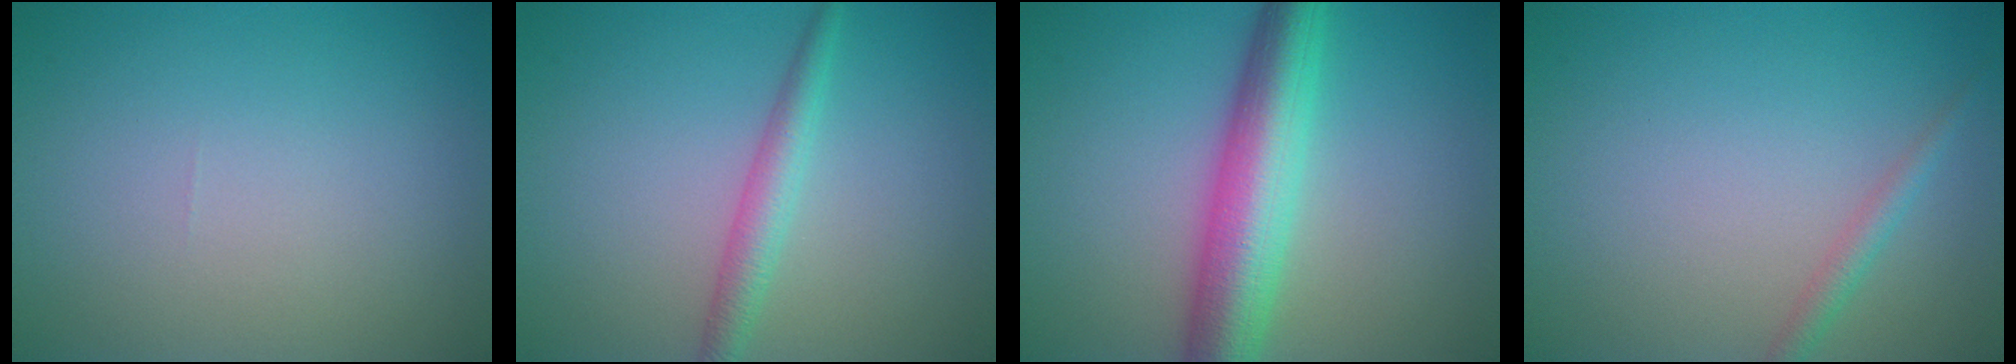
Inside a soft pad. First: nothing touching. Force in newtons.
{"total": 2.4, "press": 2.4, "slide": 0.0}
{"total": 7.4, "press": 7.4, "slide": 0.2}
{"total": 1.5, "press": 1.5, "slide": 0.0}